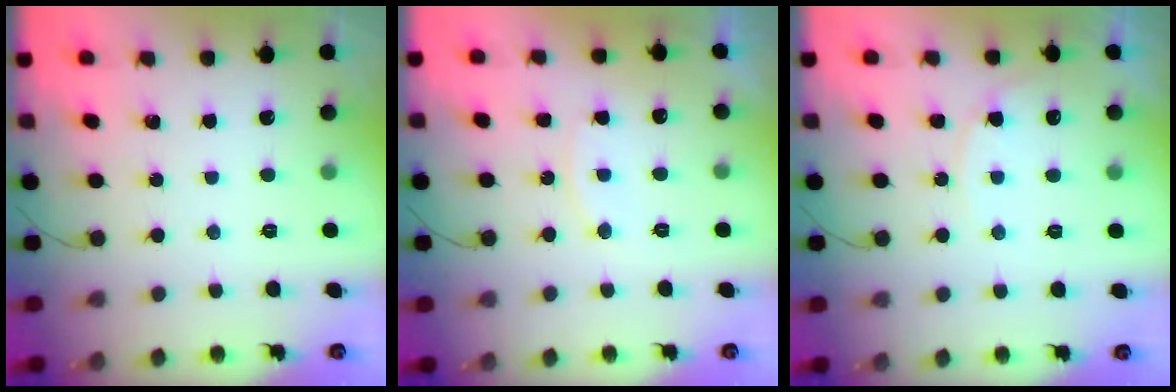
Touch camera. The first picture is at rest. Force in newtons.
{"total": 7.0, "press": 7.0, "slide": 0.2}
{"total": 6.4, "press": 6.4, "slide": 0.6}